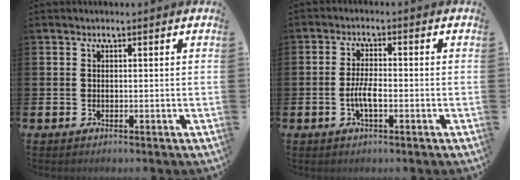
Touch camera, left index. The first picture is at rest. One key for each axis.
{"total": 3.3, "fx": -0.9, "fy": 1.1, "fz": 3.0, "tx": -0.057, "ty": -0.001, "tz": -0.021}